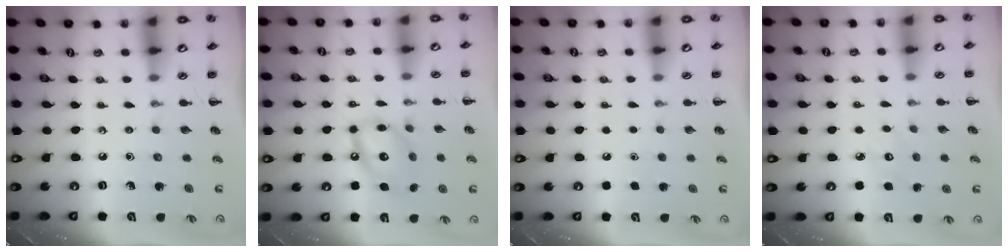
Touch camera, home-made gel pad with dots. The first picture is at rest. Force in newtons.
{"total": 13.8, "press": 13.7, "slide": 1.9}
{"total": 1.8, "press": 1.8, "slide": 0.1}
{"total": 6.5, "press": 6.4, "slide": 1.4}